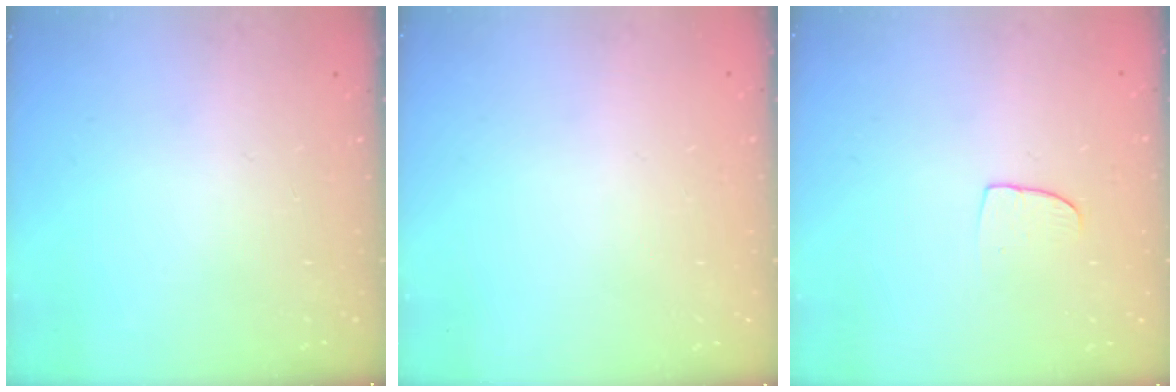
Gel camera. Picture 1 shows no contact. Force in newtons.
{"total": 0.0}
{"total": 6.4, "press": 6.4, "slide": 0.5}